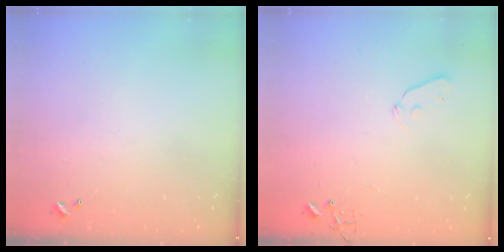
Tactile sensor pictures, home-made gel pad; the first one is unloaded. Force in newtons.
{"total": 4.5, "press": 4.4, "slide": 0.6}